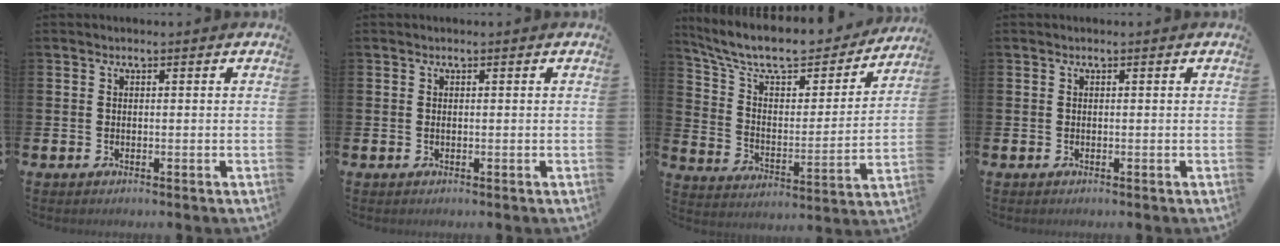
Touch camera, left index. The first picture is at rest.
{"total": 0.0}
{"total": 10.8, "force": [9.3, 3.4, 4.4], "torque": [-0.122, -0.057, 0.158]}
{"total": 0.0}